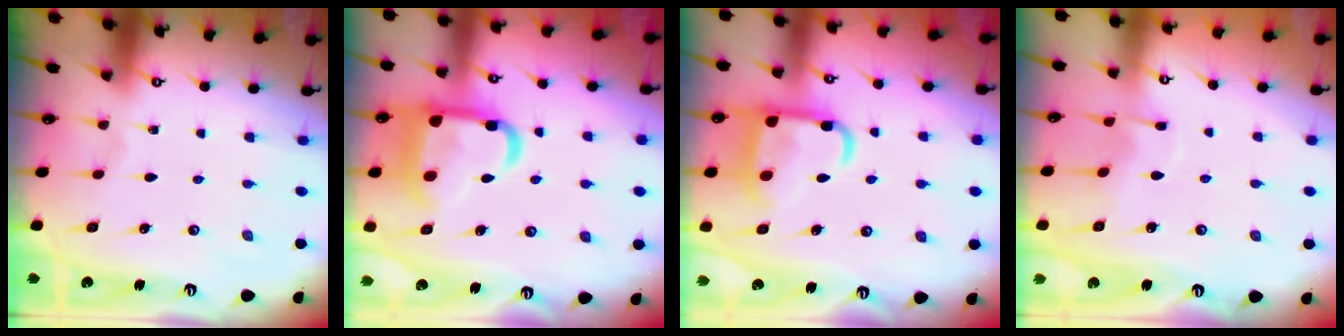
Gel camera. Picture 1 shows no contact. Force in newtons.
{"total": 17.3, "press": 17.2, "slide": 1.9}
{"total": 14.2, "press": 14.1, "slide": 1.5}
{"total": 3.9, "press": 3.9, "slide": 0.5}